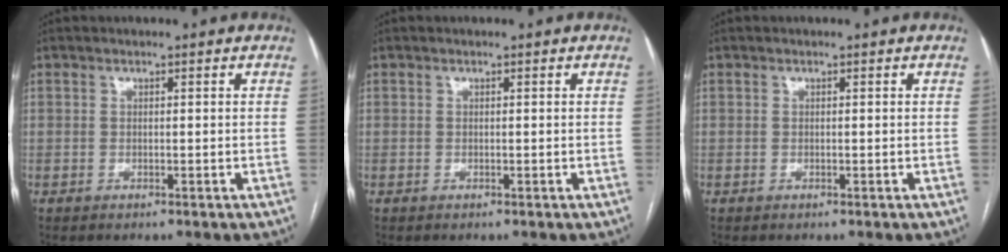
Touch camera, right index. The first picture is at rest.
{"total": 0.0}
{"total": 0.0}